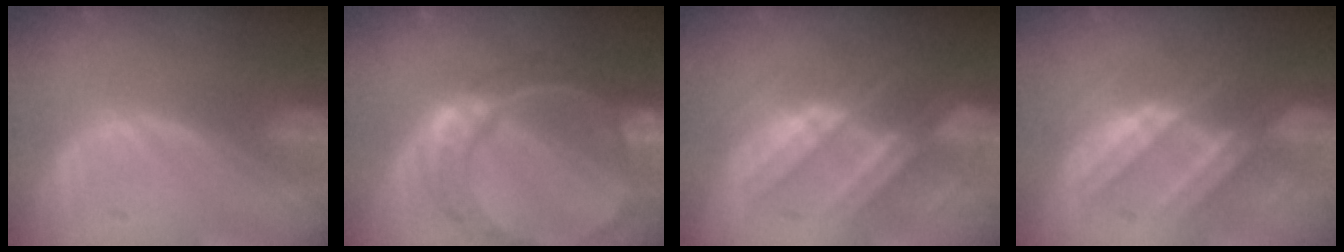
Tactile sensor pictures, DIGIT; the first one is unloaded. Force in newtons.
{"total": 10.8, "press": 9.1, "slide": 5.8}
{"total": 7.4, "press": 7.4, "slide": 0.1}
{"total": 7.2, "press": 7.1, "slide": 0.9}